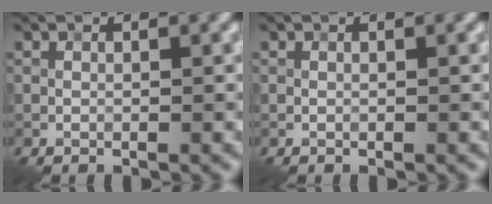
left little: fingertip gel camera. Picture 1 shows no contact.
{"total": 0.0}